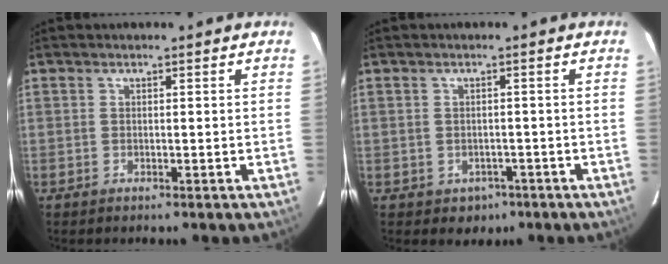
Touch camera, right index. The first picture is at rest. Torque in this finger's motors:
{"motor_torque": [0.06, -0.04, -0.04, -0.04]}